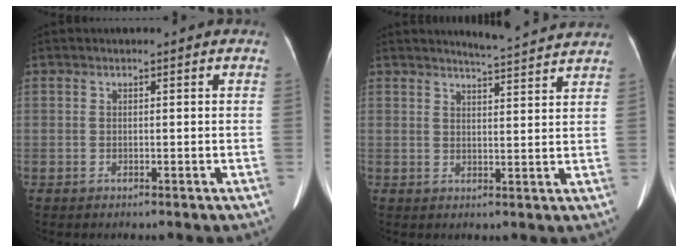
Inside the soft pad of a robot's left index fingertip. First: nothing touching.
{"total": 7.0, "force": [6.9, -0.4, 1.6], "torque": [-0.037, 0.005, 0.082]}